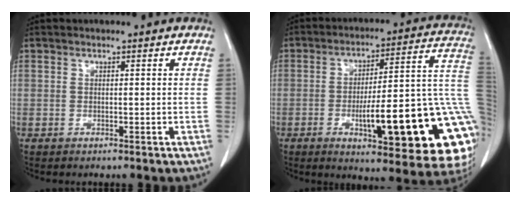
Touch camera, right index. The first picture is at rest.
{"total": 26.3, "force": [-6.7, 4.8, 25.0], "torque": [-0.235, 0.013, -0.087]}